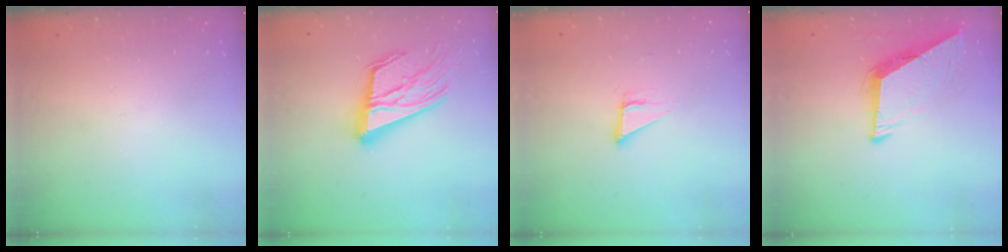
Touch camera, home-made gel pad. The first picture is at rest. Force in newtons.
{"total": 20.9, "press": 20.8, "slide": 2.2}
{"total": 3.3, "press": 3.3, "slide": 0.2}
{"total": 8.6, "press": 8.5, "slide": 0.8}